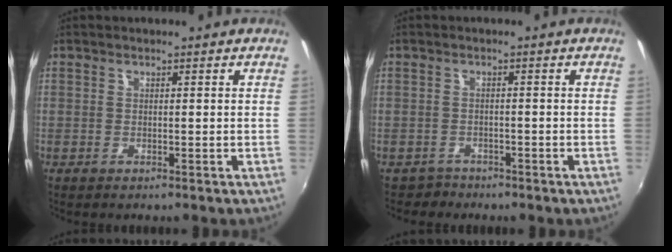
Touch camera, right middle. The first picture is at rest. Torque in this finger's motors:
{"motor_torque": [-0.47, 0.00, -0.06, 0.00]}